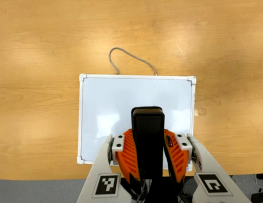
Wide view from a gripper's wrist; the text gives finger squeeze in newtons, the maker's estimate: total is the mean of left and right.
{"total": 8.8, "left": 7.0, "right": 10.6}